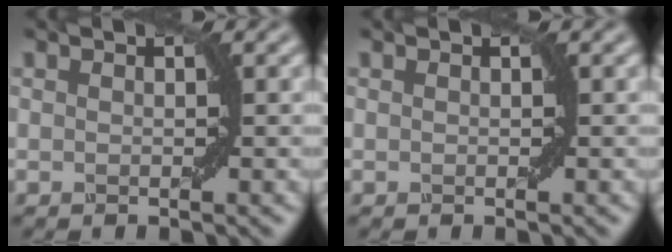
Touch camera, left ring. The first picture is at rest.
{"total": 0.0}